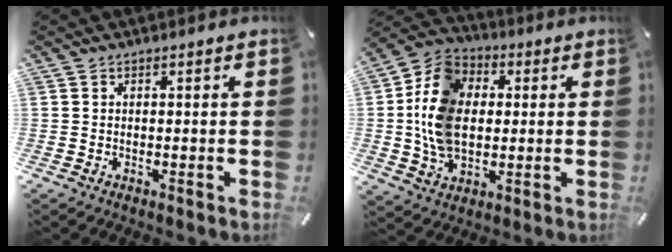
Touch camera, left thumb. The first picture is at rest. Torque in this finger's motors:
{"motor_torque": [2.39, 2.30, 1.58, 0.01, 0.24]}